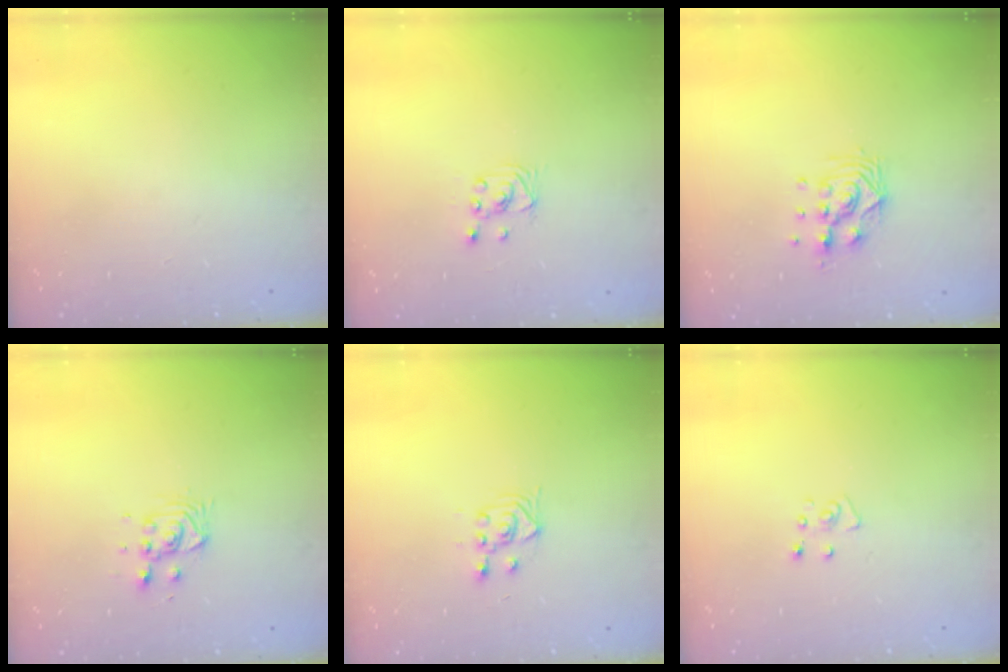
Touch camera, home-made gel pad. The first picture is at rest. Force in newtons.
{"total": 1.6, "press": 1.6, "slide": 0.0}
{"total": 9.2, "press": 9.2, "slide": 0.7}
{"total": 3.9, "press": 3.8, "slide": 0.6}
{"total": 3.0, "press": 2.6, "slide": 1.3}
{"total": 3.1, "press": 3.1, "slide": 0.2}